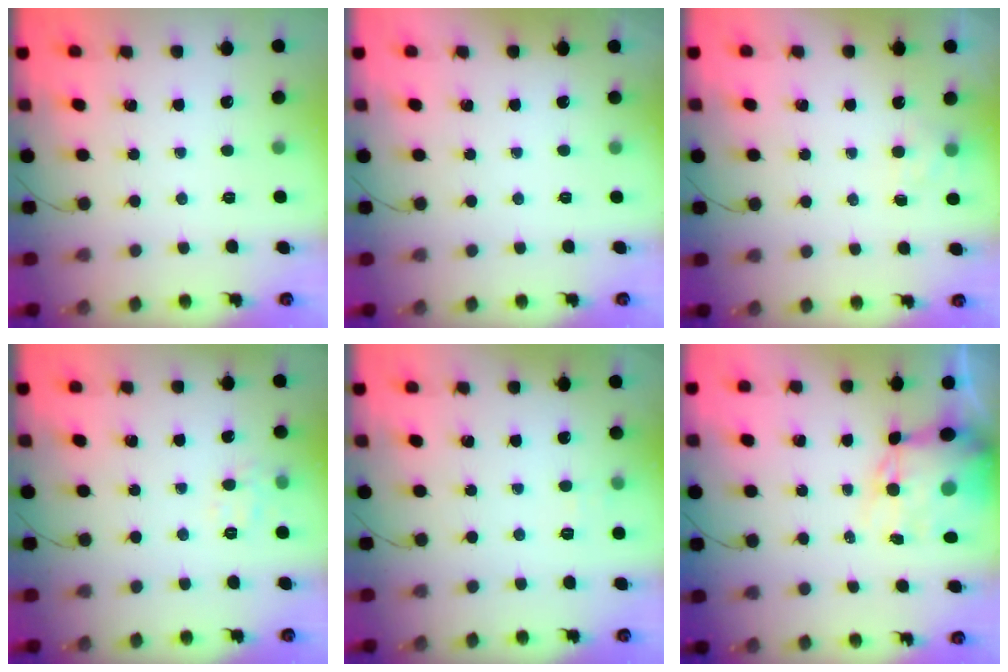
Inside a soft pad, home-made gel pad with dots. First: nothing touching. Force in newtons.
{"total": 1.8, "press": 1.7, "slide": 0.3}
{"total": 4.4, "press": 4.2, "slide": 1.4}
{"total": 7.6, "press": 7.5, "slide": 1.5}
{"total": 5.5, "press": 5.3, "slide": 1.3}
{"total": 11.9, "press": 11.5, "slide": 2.8}